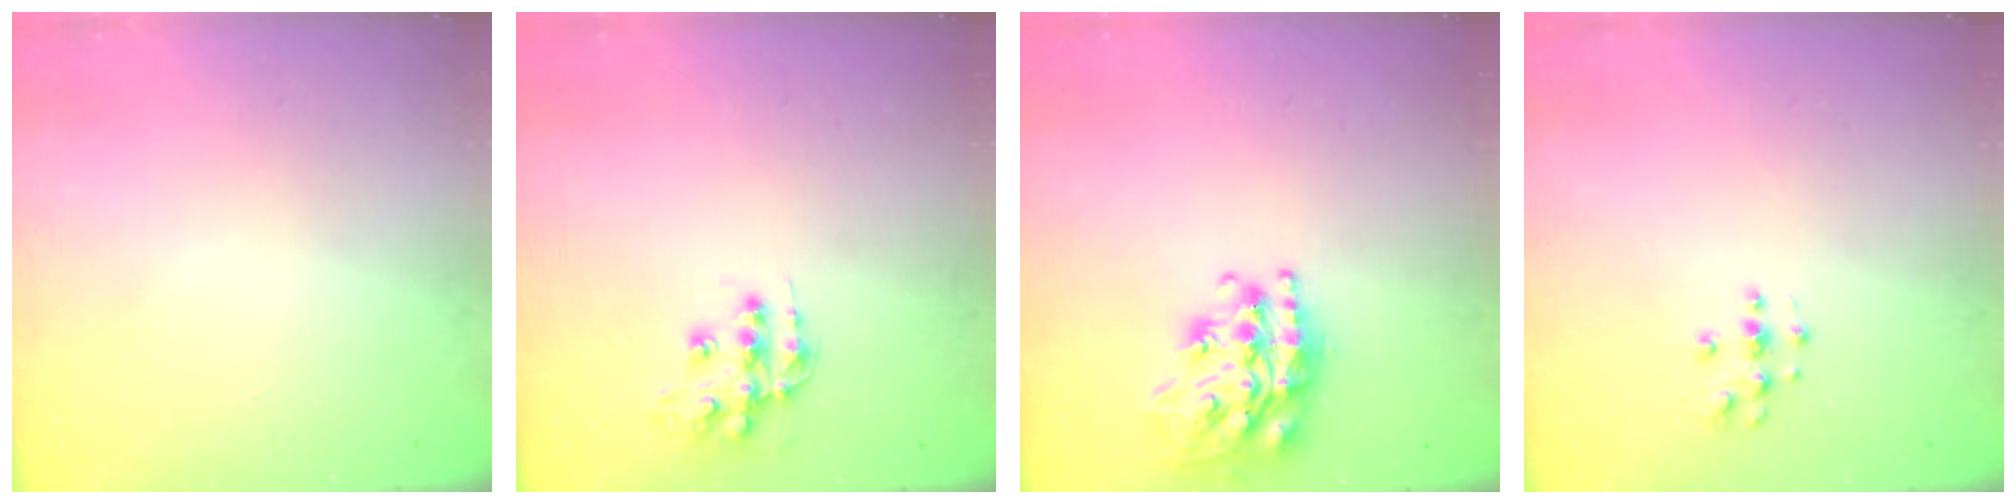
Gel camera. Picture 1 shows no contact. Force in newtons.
{"total": 13.0, "press": 13.0, "slide": 1.0}
{"total": 21.4, "press": 21.4, "slide": 1.6}
{"total": 3.8, "press": 3.8, "slide": 0.4}